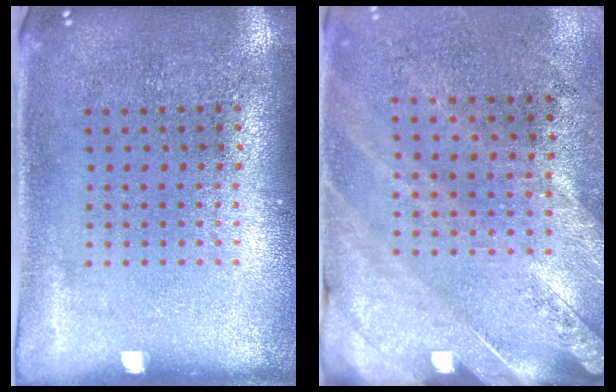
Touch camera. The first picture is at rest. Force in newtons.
{"total": 2.5, "press": 2.2, "slide": 1.2}